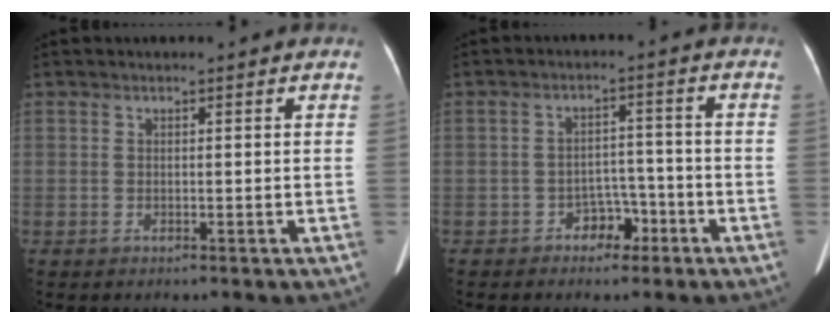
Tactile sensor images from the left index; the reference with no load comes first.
{"total": 3.8, "force": [-2.4, 2.5, 1.6], "torque": [-0.021, 0.015, -0.036]}